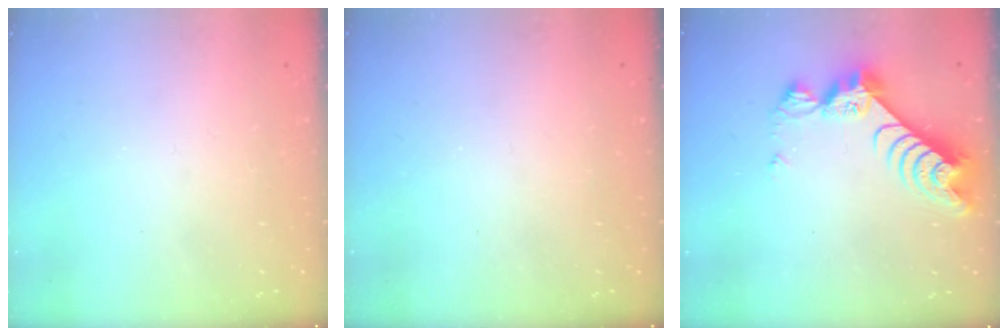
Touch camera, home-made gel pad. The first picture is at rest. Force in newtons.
{"total": 0.0}
{"total": 9.9, "press": 9.8, "slide": 1.0}